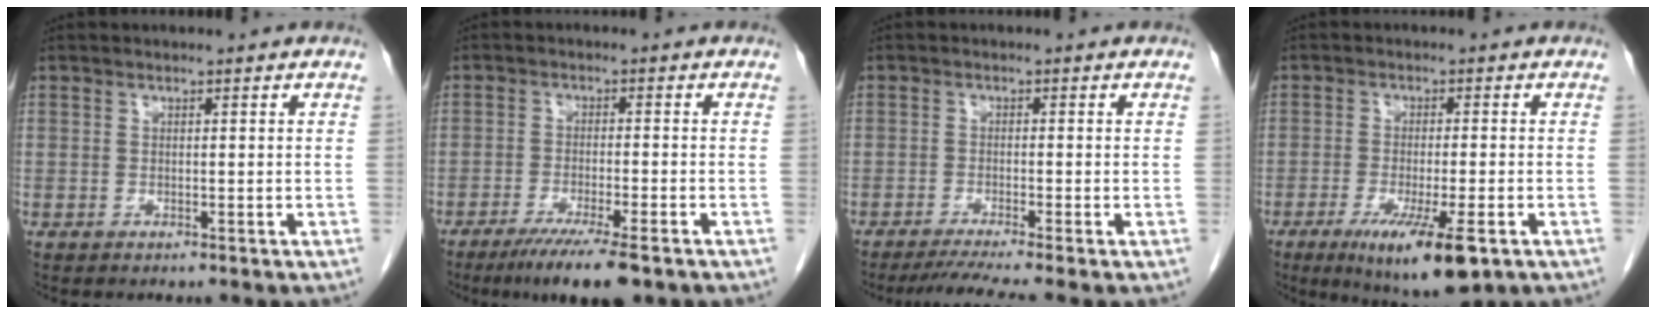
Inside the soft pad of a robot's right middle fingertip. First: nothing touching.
{"total": 8.8, "force": [-6.2, 0.6, 6.2], "torque": [-0.093, -0.019, -0.096]}
{"total": 5.3, "force": [-4.3, -1.2, 2.9], "torque": [-0.046, -0.016, -0.074]}
{"total": 10.6, "force": [-5.6, 1.6, 8.9], "torque": [-0.143, -0.028, -0.083]}